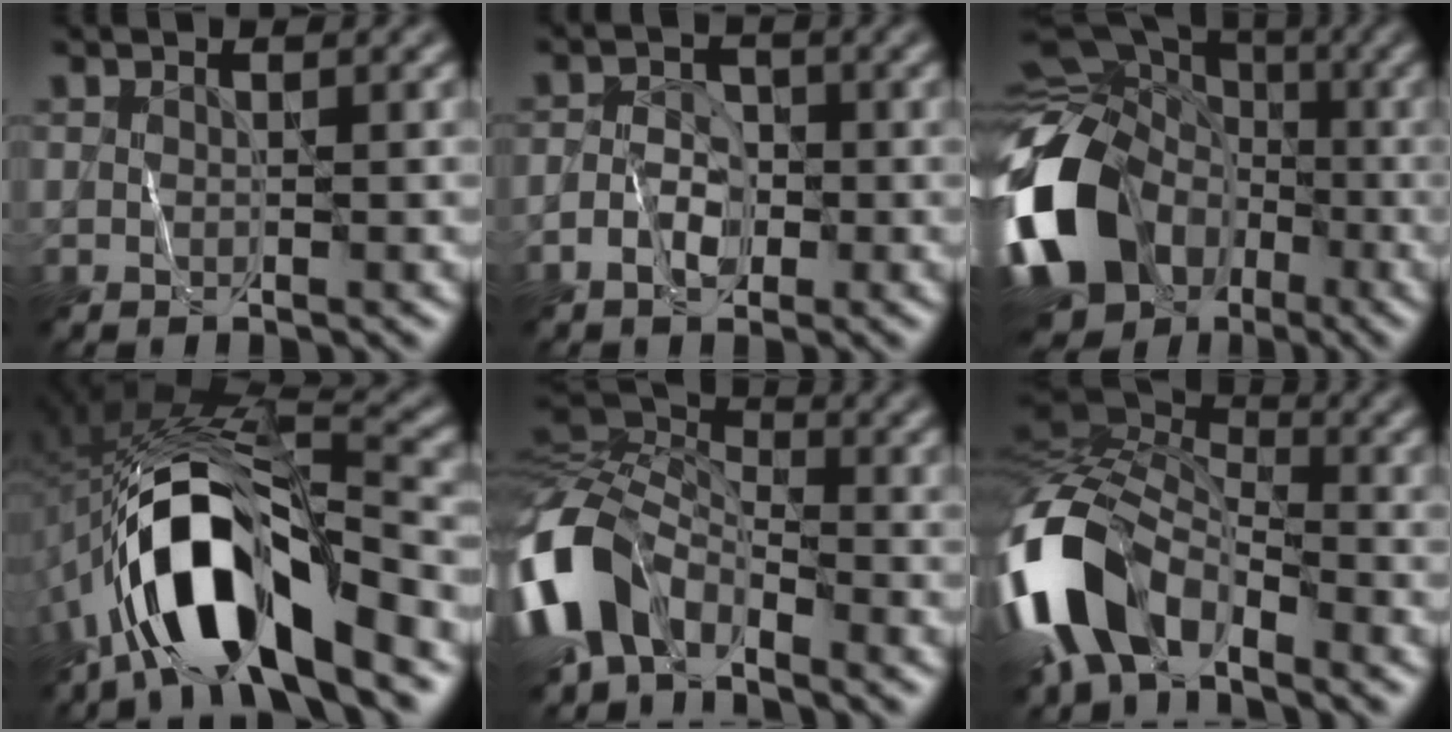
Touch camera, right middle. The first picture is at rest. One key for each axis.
{"total": 2.7, "fx": -1.3, "fy": 1.6, "fz": 1.8, "tx": -0.027, "ty": 0.004, "tz": -0.024}
{"total": 17.3, "fx": -6.7, "fy": 13.2, "fz": 9.0, "tx": -0.215, "ty": -0.009, "tz": -0.116}
{"total": 11.2, "fx": -6.0, "fy": 3.7, "fz": 8.7, "tx": -0.169, "ty": 0.013, "tz": -0.113}
{"total": 10.3, "fx": -4.9, "fy": 6.4, "fz": 6.3, "tx": -0.144, "ty": -0.014, "tz": -0.112}
{"total": 11.2, "fx": -6.0, "fy": 6.1, "fz": 7.2, "tx": -0.155, "ty": -0.014, "tz": -0.123}